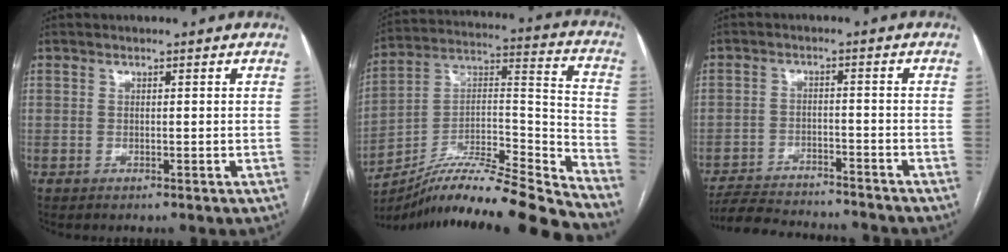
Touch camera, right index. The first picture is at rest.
{"total": 22.8, "force": [-20.5, -0.3, 9.9], "torque": [-0.149, 0.023, -0.339]}
{"total": 13.8, "force": [-13.0, 2.1, 4.0], "torque": [-0.070, 0.002, -0.190]}